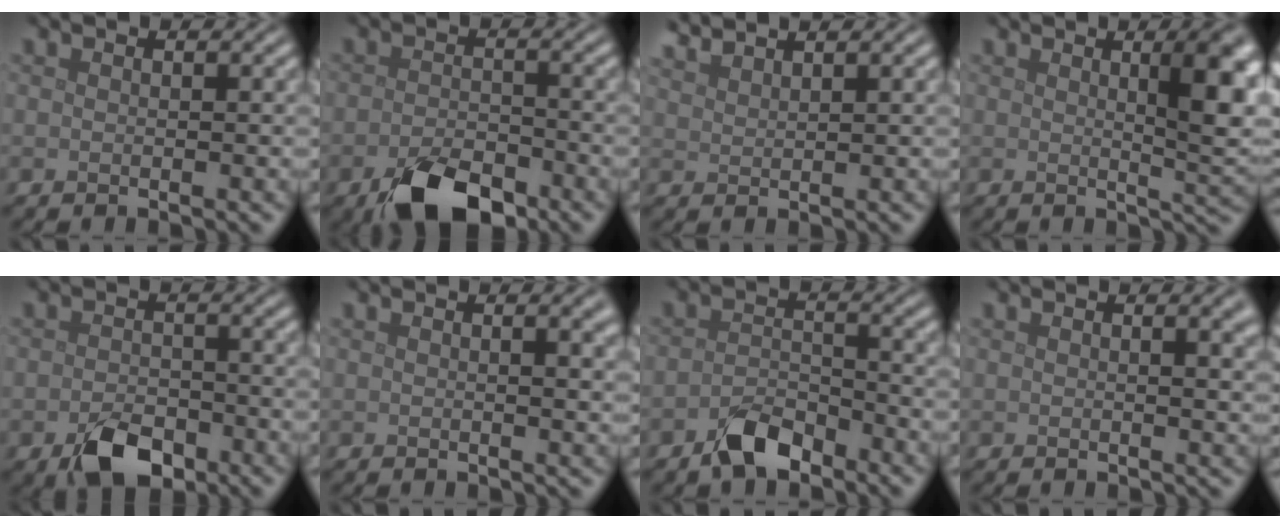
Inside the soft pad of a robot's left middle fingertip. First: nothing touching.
{"total": 6.7, "force": [-4.1, 3.3, 4.1], "torque": [-0.071, -0.011, -0.073]}
{"total": 2.3, "force": [2.2, 0.3, 0.7], "torque": [-0.007, 0.008, 0.039]}
{"total": 6.4, "force": [1.6, 1.7, 6.0], "torque": [-0.060, 0.001, 0.026]}
{"total": 4.8, "force": [-2.6, 2.8, 2.9], "torque": [-0.052, -0.008, -0.048]}
{"total": 2.5, "force": [0.8, 0.9, 2.2], "torque": [-0.017, 0.005, 0.010]}
{"total": 3.8, "force": [-2.7, 1.8, 1.9], "torque": [-0.034, 0.004, -0.054]}
{"total": 2.9, "force": [1.0, 1.1, 2.5], "torque": [-0.017, 0.006, 0.014]}